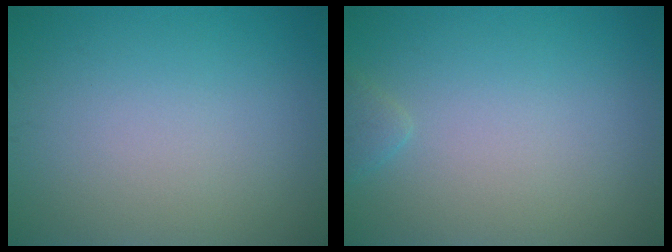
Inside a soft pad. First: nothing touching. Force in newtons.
{"total": 1.0, "press": 1.0, "slide": 0.1}